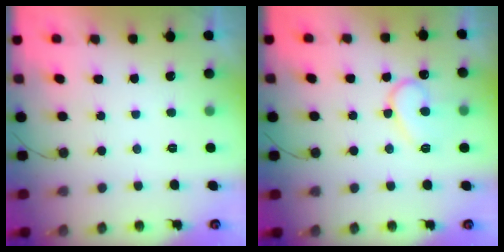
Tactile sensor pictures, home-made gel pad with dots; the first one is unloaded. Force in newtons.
{"total": 11.2, "press": 11.1, "slide": 0.9}